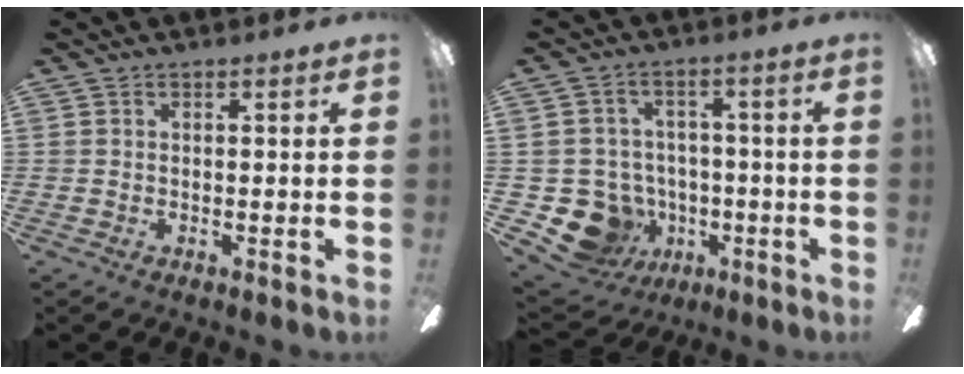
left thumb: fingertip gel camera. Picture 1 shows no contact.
{"total": 11.8, "force": [-4.4, 10.1, 4.1], "torque": [-0.100, 0.025, -0.069]}